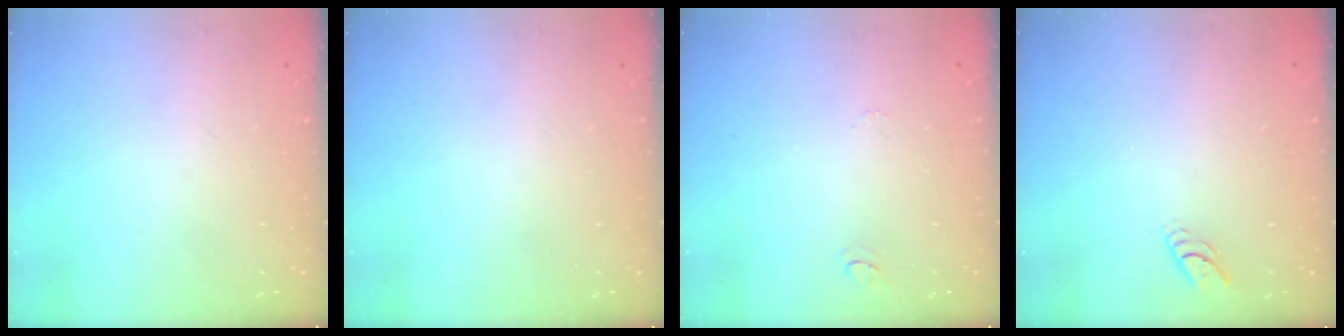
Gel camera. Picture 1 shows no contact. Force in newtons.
{"total": 0.0}
{"total": 4.1, "press": 4.1, "slide": 0.3}
{"total": 3.7, "press": 3.6, "slide": 0.5}